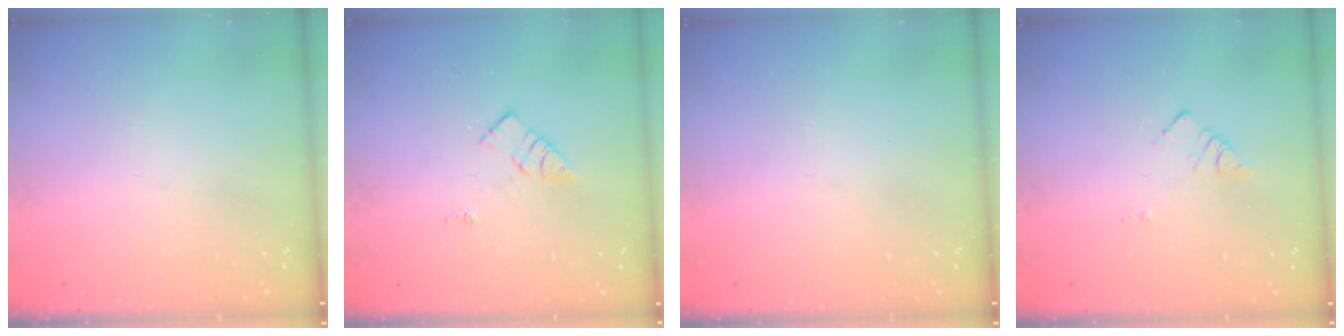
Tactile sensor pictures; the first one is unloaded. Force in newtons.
{"total": 7.5, "press": 7.5, "slide": 0.3}
{"total": 0.0}
{"total": 3.3, "press": 3.3, "slide": 0.4}